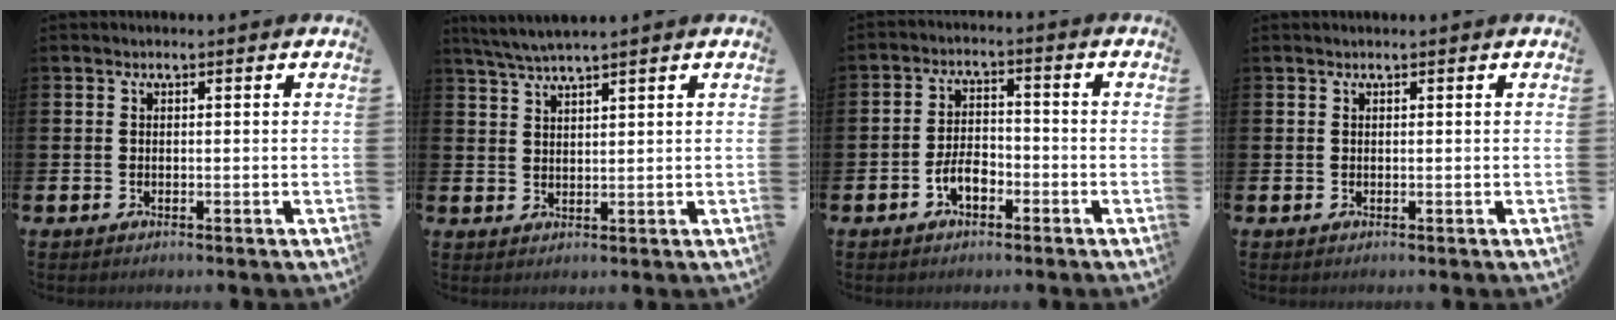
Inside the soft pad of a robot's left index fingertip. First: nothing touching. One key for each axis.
{"total": 3.6, "fx": 3.4, "fy": -0.3, "fz": 1.1, "tx": -0.030, "ty": -0.010, "tz": 0.063}
{"total": 3.8, "fx": -2.0, "fy": 2.0, "fz": 2.6, "tx": -0.036, "ty": 0.006, "tz": -0.041}
{"total": 0.0}